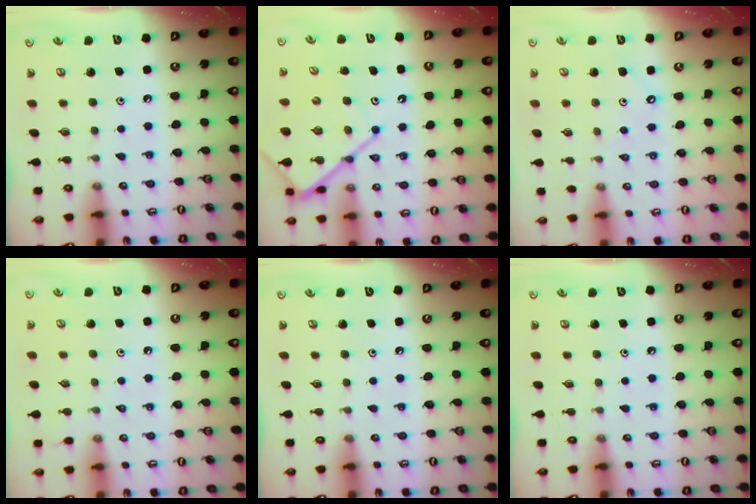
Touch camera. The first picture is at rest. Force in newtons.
{"total": 13.0, "press": 12.9, "slide": 1.2}
{"total": 2.4, "press": 2.3, "slide": 0.4}
{"total": 2.1, "press": 2.1, "slide": 0.4}
{"total": 0.0}
{"total": 0.0}